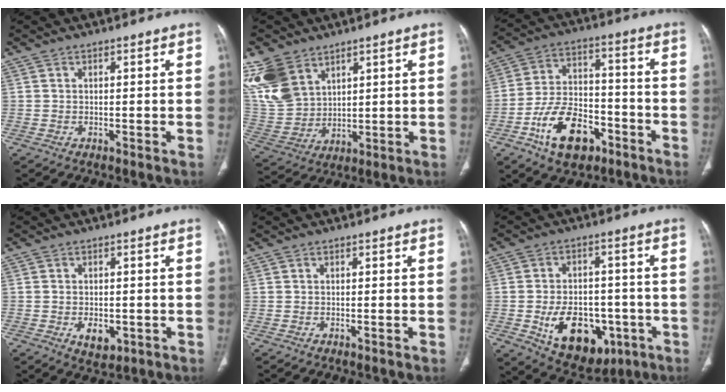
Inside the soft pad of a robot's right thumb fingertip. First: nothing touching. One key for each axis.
{"total": 14.4, "fx": 8.5, "fy": 9.2, "fz": 7.2, "tx": -0.150, "ty": -0.024, "tz": 0.194}
{"total": 15.1, "fx": -7.6, "fy": 9.0, "fz": 9.4, "tx": -0.139, "ty": 0.053, "tz": -0.127}
{"total": 4.5, "fx": -1.5, "fy": 2.8, "fz": 3.2, "tx": -0.041, "ty": 0.002, "tz": -0.014}
{"total": 0.5, "fx": -0.3, "fy": 0.0, "fz": 0.5, "tx": -0.009, "ty": -0.001, "tz": -0.003}
{"total": 16.2, "fx": -5.4, "fy": 10.6, "fz": 11.0, "tx": -0.124, "ty": 0.020, "tz": -0.064}